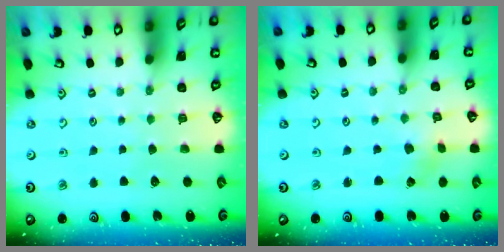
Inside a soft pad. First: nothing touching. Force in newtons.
{"total": 1.6, "press": 1.5, "slide": 0.2}